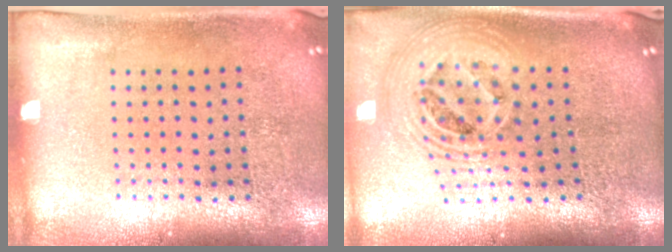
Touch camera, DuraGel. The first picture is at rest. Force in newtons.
{"total": 2.5, "press": 1.8, "slide": 1.7}